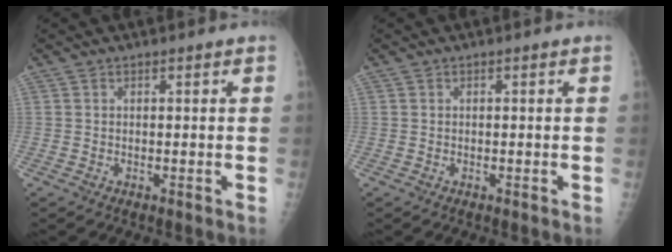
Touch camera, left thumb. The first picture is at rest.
{"total": 0.0}